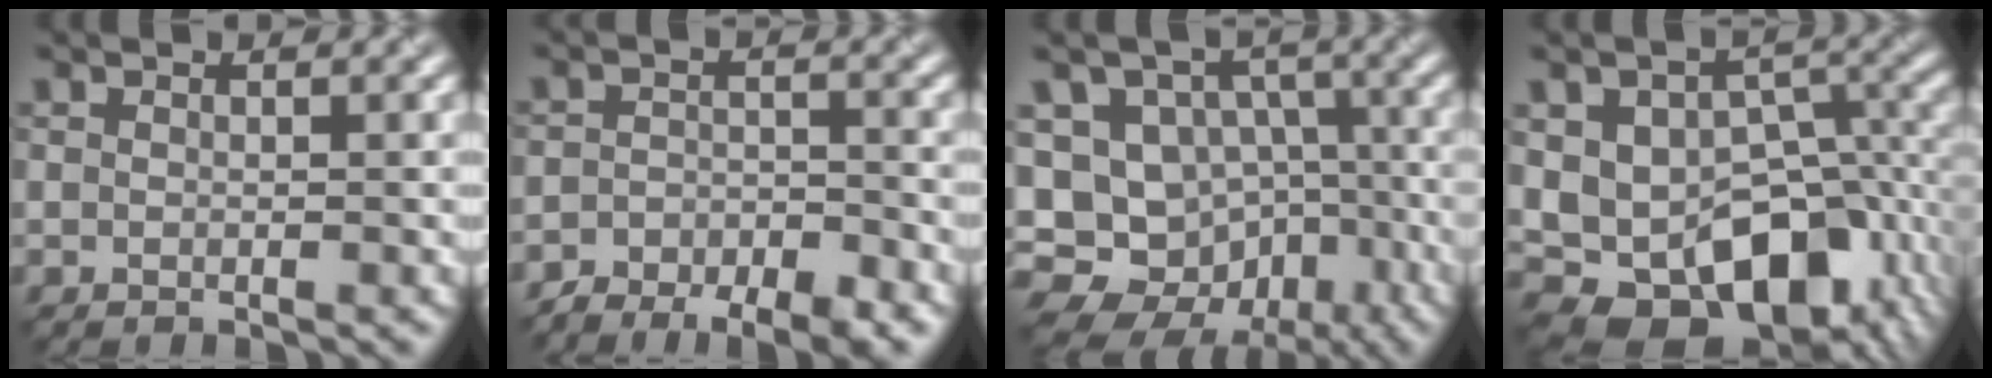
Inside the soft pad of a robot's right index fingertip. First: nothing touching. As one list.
[{"total": 7.2, "force": [-6.4, 2.1, 2.5], "torque": [-0.040, -0.011, -0.088]}, {"total": 15.5, "force": [-8.1, 12.3, 4.9], "torque": [-0.095, 0.001, -0.108]}, {"total": 13.3, "force": [-4.2, 9.0, 8.9], "torque": [-0.134, -0.023, -0.027]}]